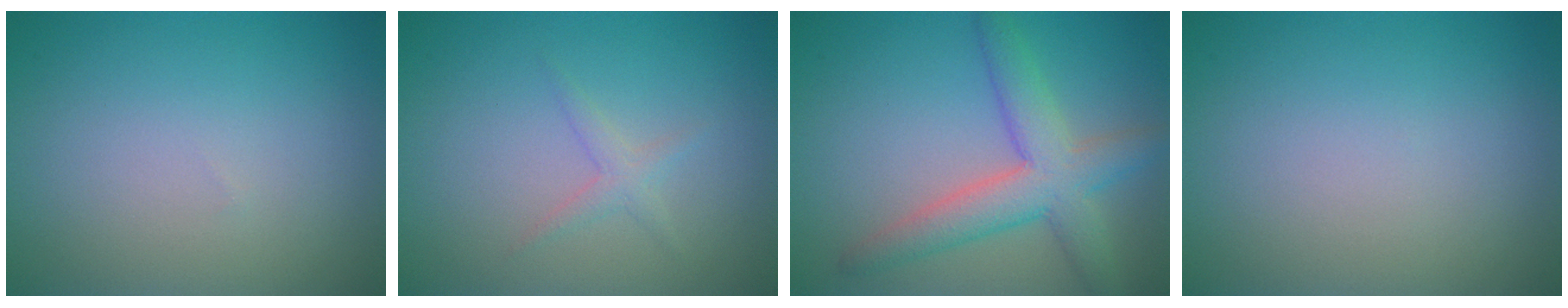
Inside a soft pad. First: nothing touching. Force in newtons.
{"total": 1.2, "press": 1.2, "slide": 0.1}
{"total": 5.5, "press": 5.5, "slide": 0.2}
{"total": 0.0}